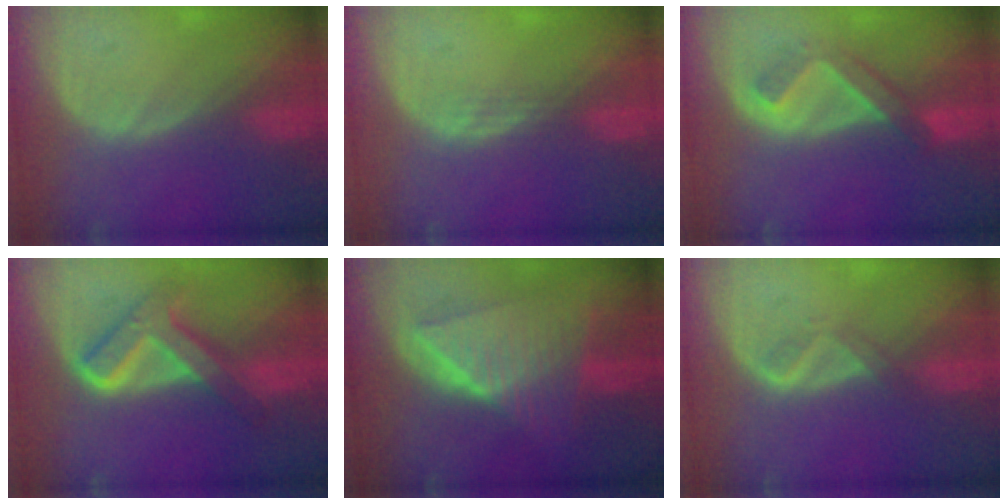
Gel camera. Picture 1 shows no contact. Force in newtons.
{"total": 1.4, "press": 1.1, "slide": 0.9}
{"total": 5.2, "press": 4.7, "slide": 2.3}
{"total": 8.1, "press": 8.1, "slide": 0.7}
{"total": 9.6, "press": 9.6, "slide": 0.6}
{"total": 2.1, "press": 2.0, "slide": 0.6}